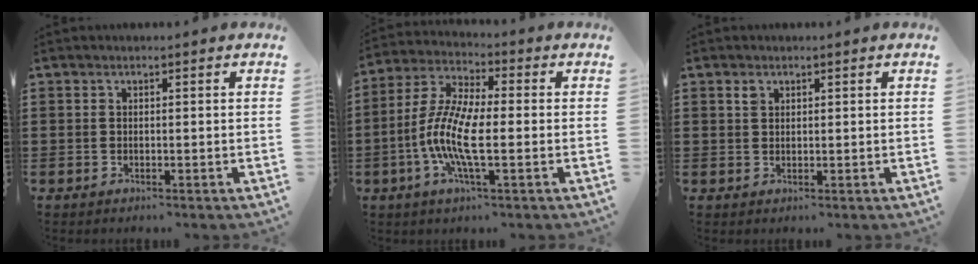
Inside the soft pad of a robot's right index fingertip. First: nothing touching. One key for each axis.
{"total": 10.1, "fx": -2.4, "fy": 2.8, "fz": 9.5, "tx": -0.222, "ty": -0.018, "tz": -0.055}
{"total": 1.1, "fx": 0.7, "fy": 0.7, "fz": 0.5, "tx": -0.014, "ty": 0.001, "tz": 0.013}